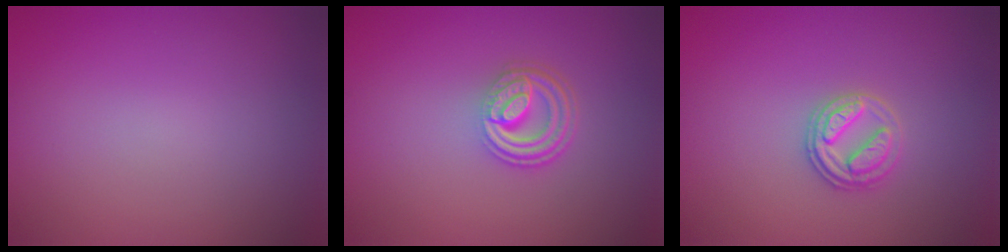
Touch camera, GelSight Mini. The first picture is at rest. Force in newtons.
{"total": 4.5, "press": 3.3, "slide": 3.0}
{"total": 2.6, "press": 2.6, "slide": 0.6}